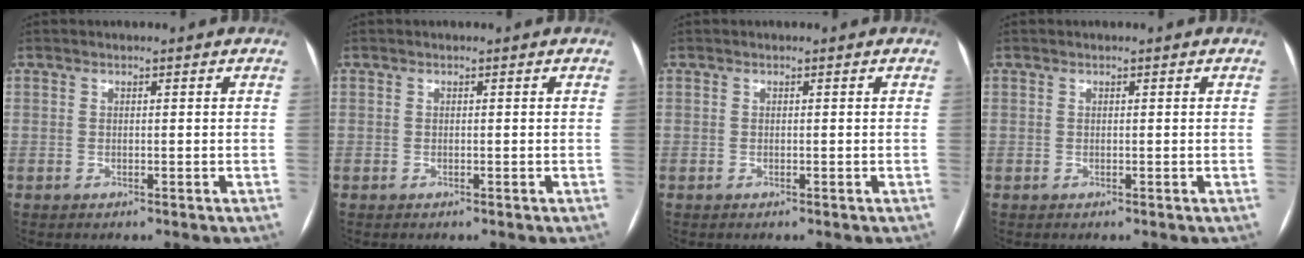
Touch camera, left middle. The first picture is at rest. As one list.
[{"total": 0.0}, {"total": 0.0}, {"total": 0.0}]